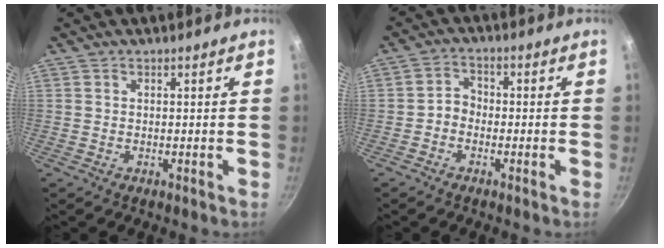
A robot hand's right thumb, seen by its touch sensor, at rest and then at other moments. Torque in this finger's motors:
{"motor_torque": [-0.01, 0.34, 1.01, -0.57, 0.00]}